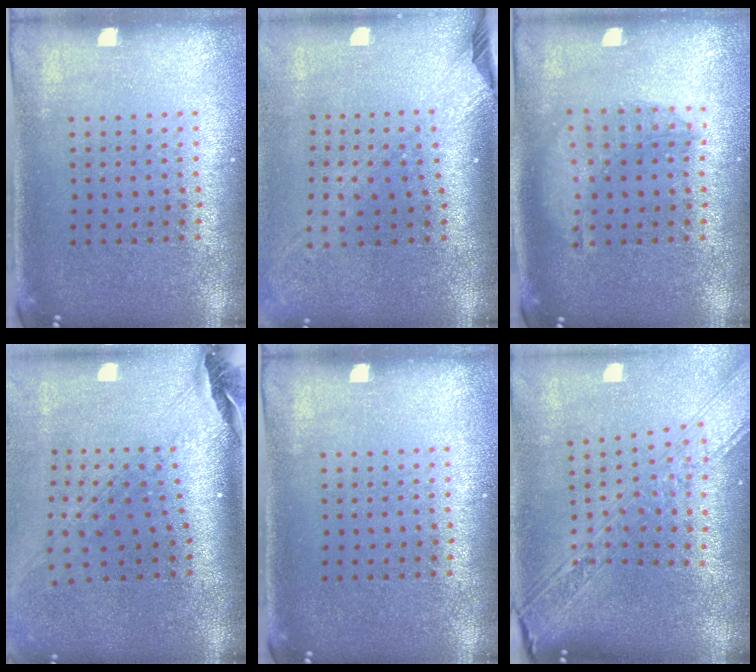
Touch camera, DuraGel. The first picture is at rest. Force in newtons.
{"total": 2.4, "press": 1.8, "slide": 1.6}
{"total": 1.3, "press": 1.3, "slide": 0.4}
{"total": 2.8, "press": 2.0, "slide": 1.9}
{"total": 0.0}
{"total": 3.3, "press": 2.5, "slide": 2.1}